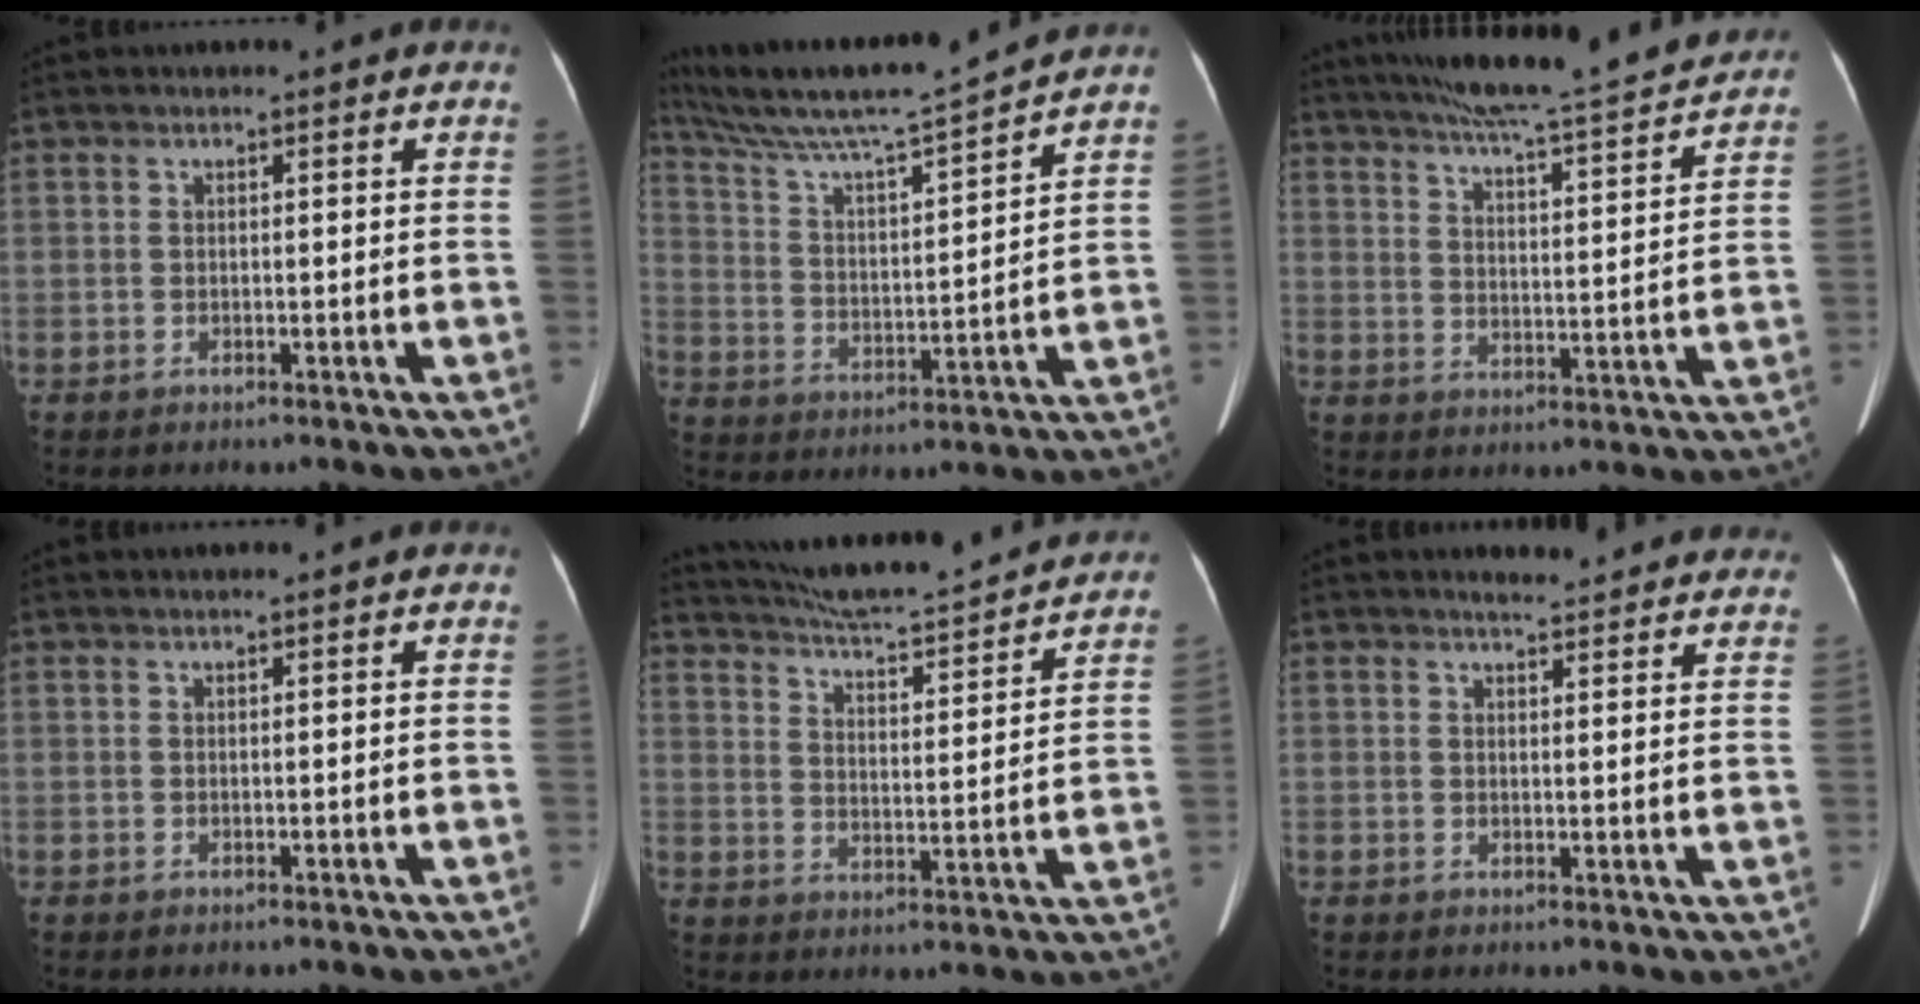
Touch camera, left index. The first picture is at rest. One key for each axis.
{"total": 14.8, "fx": 13.5, "fy": -1.4, "fz": 6.1, "tx": -0.123, "ty": -0.006, "tz": 0.229}
{"total": 18.8, "fx": 17.0, "fy": 0.2, "fz": 8.0, "tx": -0.132, "ty": -0.013, "tz": 0.238}
{"total": 1.3, "fx": 1.2, "fy": -0.1, "fz": 0.5, "tx": -0.008, "ty": 0.017, "tz": 0.023}
{"total": 21.3, "fx": 19.8, "fy": 1.5, "fz": 7.8, "tx": -0.131, "ty": -0.013, "tz": 0.274}
{"total": 9.3, "fx": 8.8, "fy": 1.6, "fz": 2.6, "tx": -0.022, "ty": 0.004, "tz": 0.088}